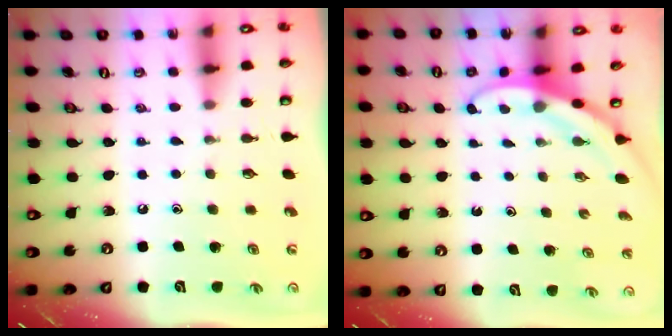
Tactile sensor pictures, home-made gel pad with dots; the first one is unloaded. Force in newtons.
{"total": 3.0, "press": 3.0, "slide": 0.1}